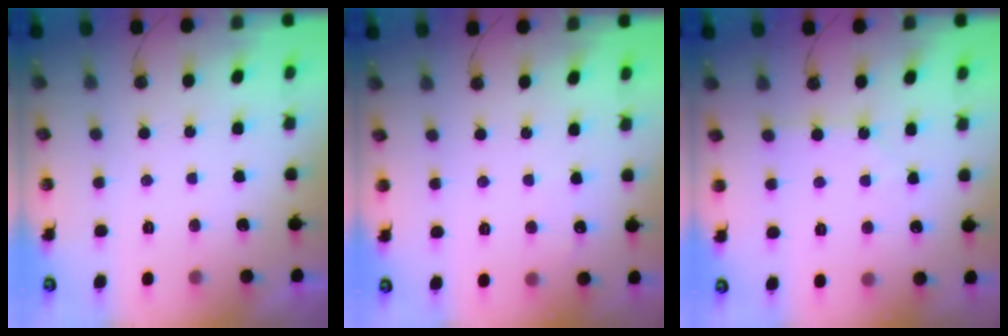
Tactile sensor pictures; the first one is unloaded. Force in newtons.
{"total": 4.5, "press": 4.4, "slide": 0.6}
{"total": 1.5, "press": 1.5, "slide": 0.2}